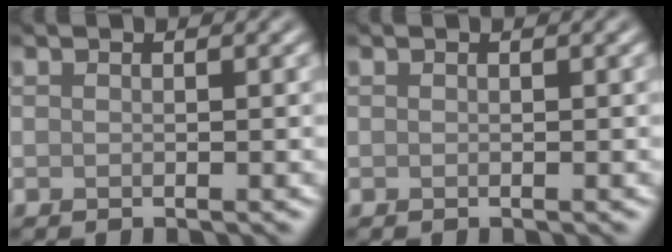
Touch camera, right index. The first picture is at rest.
{"total": 0.0}